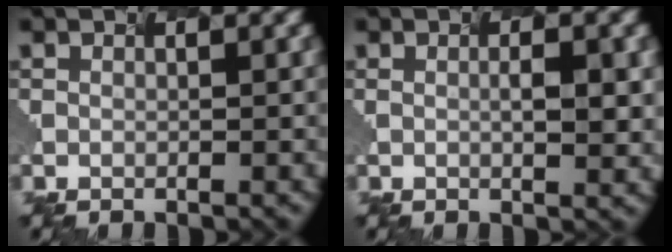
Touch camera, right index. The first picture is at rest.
{"total": 1.7, "force": [-0.1, 0.2, 1.7], "torque": [-0.028, 0.000, 0.006]}